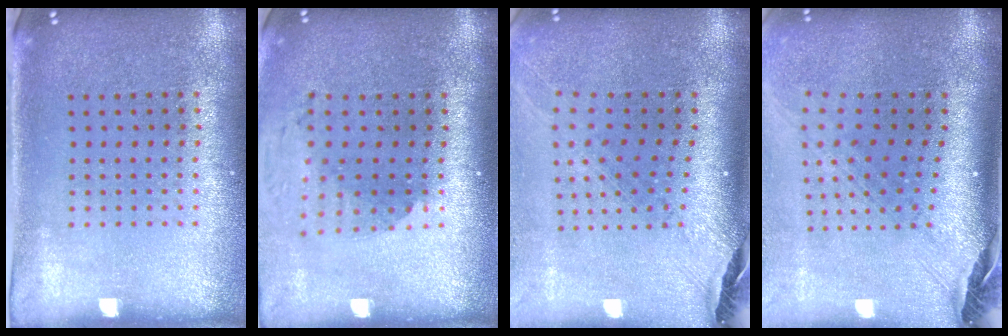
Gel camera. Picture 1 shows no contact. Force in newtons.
{"total": 1.8, "press": 1.4, "slide": 1.2}
{"total": 1.8, "press": 1.5, "slide": 0.9}
{"total": 2.9, "press": 2.2, "slide": 2.0}